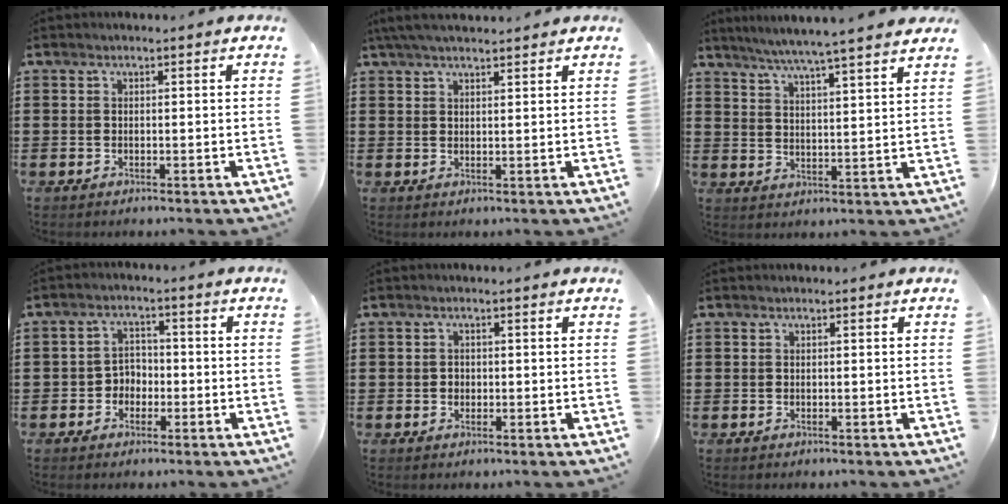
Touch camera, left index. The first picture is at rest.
{"total": 3.4, "force": [2.9, 0.4, 1.7], "torque": [-0.039, 0.002, 0.056]}
{"total": 5.5, "force": [4.9, -1.2, 2.2], "torque": [-0.060, -0.031, 0.081]}
{"total": 3.0, "force": [-1.7, 2.3, 0.8], "torque": [-0.024, 0.009, -0.039]}
{"total": 0.9, "force": [-0.1, 0.8, 0.4], "torque": [-0.010, 0.005, -0.002]}
{"total": 0.0}